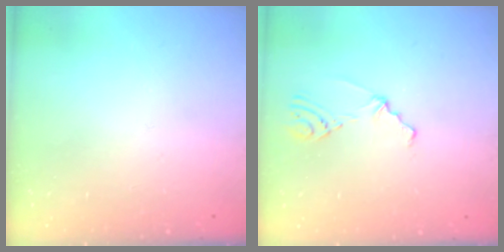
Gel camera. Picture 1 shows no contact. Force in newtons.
{"total": 2.5, "press": 1.9, "slide": 1.5}